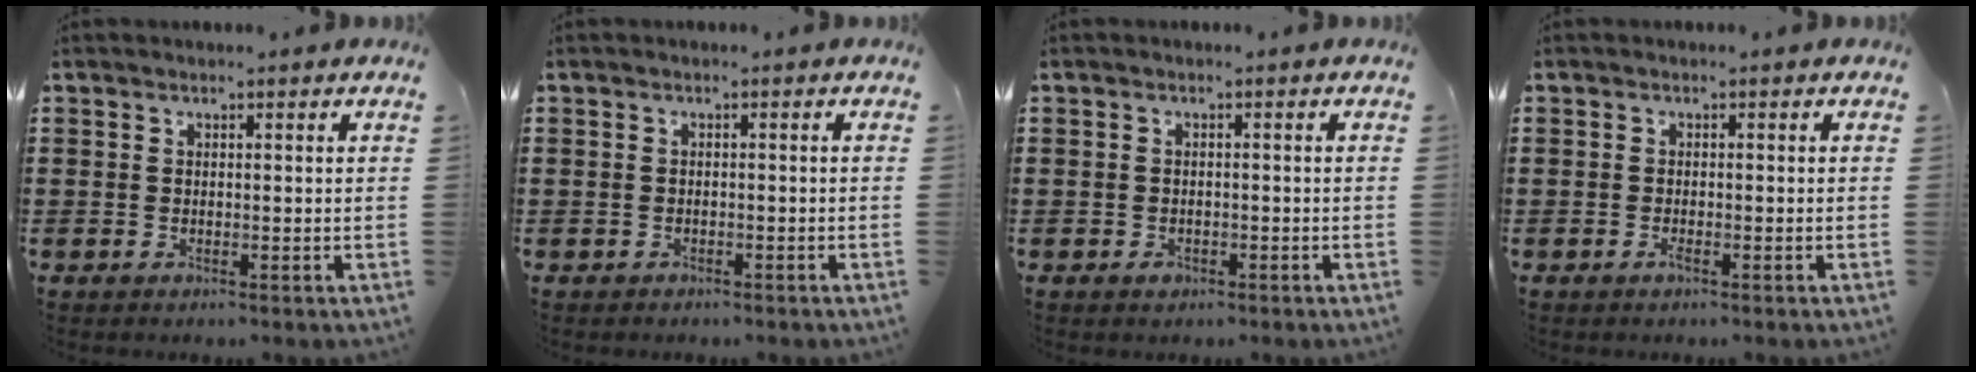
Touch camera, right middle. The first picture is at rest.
{"total": 0.7, "force": [-0.6, 0.3, -0.1], "torque": [-0.001, 0.000, -0.015]}
{"total": 0.8, "force": [-0.6, 0.5, 0.3], "torque": [-0.007, -0.003, -0.012]}
{"total": 0.8, "force": [-0.5, 0.1, 0.7], "torque": [-0.013, -0.003, -0.008]}